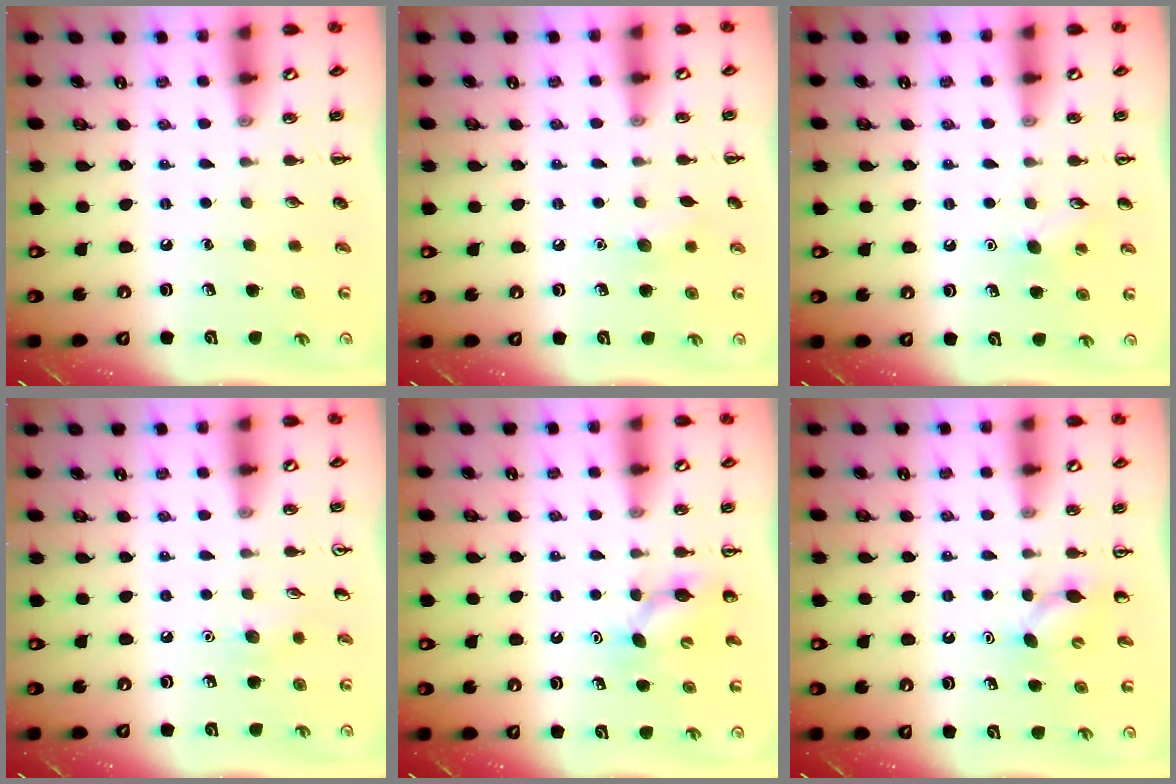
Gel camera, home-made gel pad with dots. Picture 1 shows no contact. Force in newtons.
{"total": 6.1, "press": 5.9, "slide": 1.5}
{"total": 8.2, "press": 8.1, "slide": 1.4}
{"total": 5.2, "press": 5.0, "slide": 1.6}
{"total": 7.6, "press": 7.4, "slide": 1.5}
{"total": 4.6, "press": 4.3, "slide": 1.5}